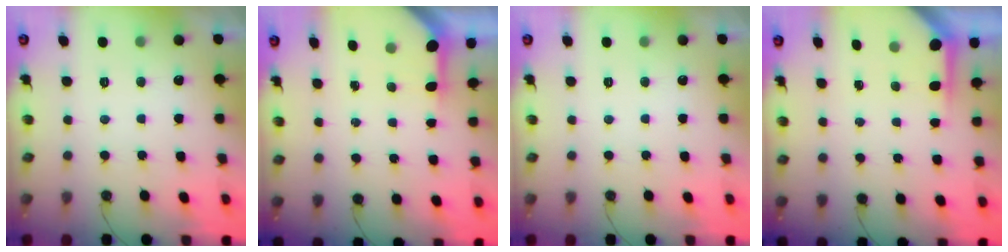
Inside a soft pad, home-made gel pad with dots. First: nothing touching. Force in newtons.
{"total": 3.1, "press": 3.1, "slide": 0.3}
{"total": 0.0}
{"total": 3.7, "press": 3.7, "slide": 0.3}